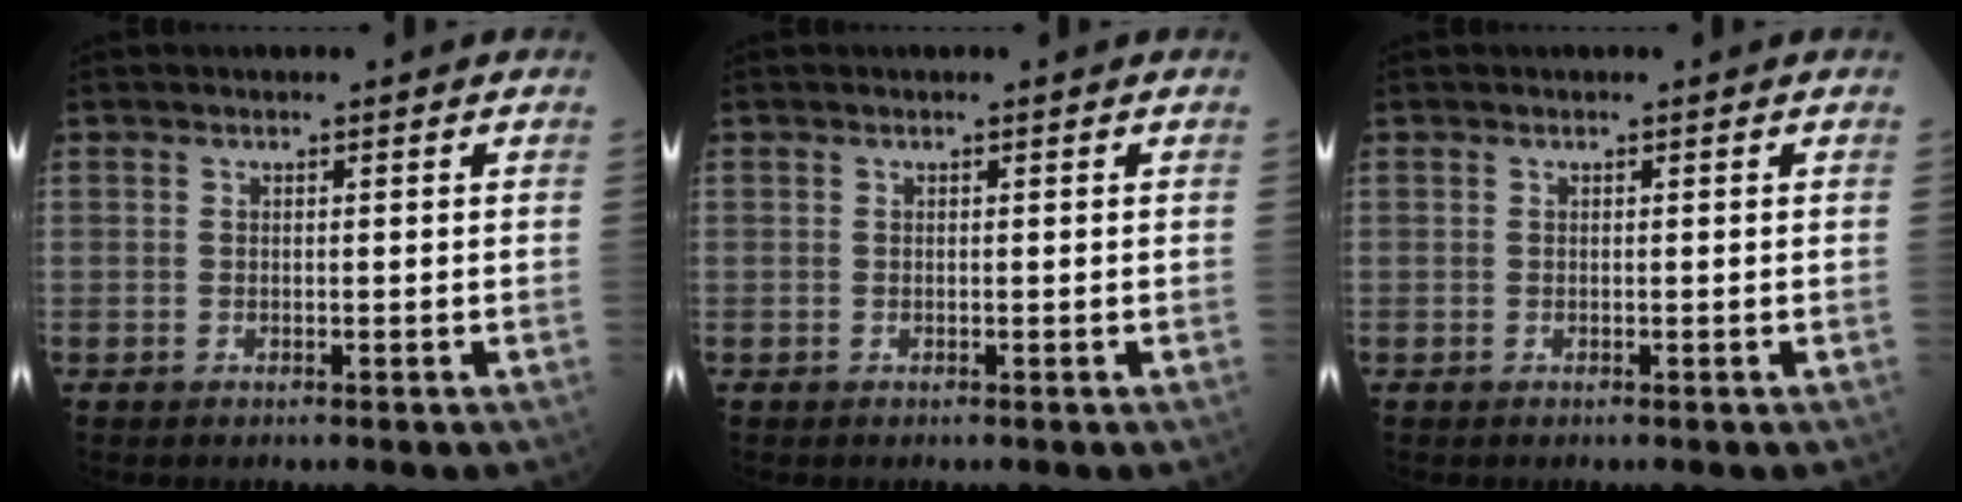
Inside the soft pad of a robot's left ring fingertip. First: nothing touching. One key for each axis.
{"total": 0.0}
{"total": 0.0}